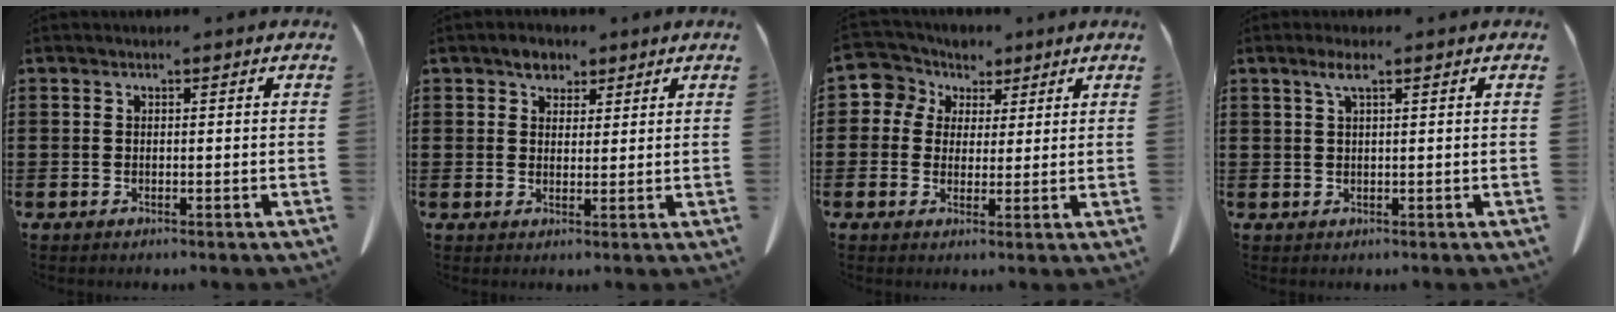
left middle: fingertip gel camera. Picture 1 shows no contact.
{"total": 3.4, "force": [2.6, 2.0, 1.0], "torque": [-0.020, 0.009, 0.047]}
{"total": 5.1, "force": [2.4, 4.5, 0.5], "torque": [-0.043, -0.004, 0.042]}
{"total": 2.3, "force": [1.1, 0.3, 2.0], "torque": [-0.042, 0.004, 0.019]}